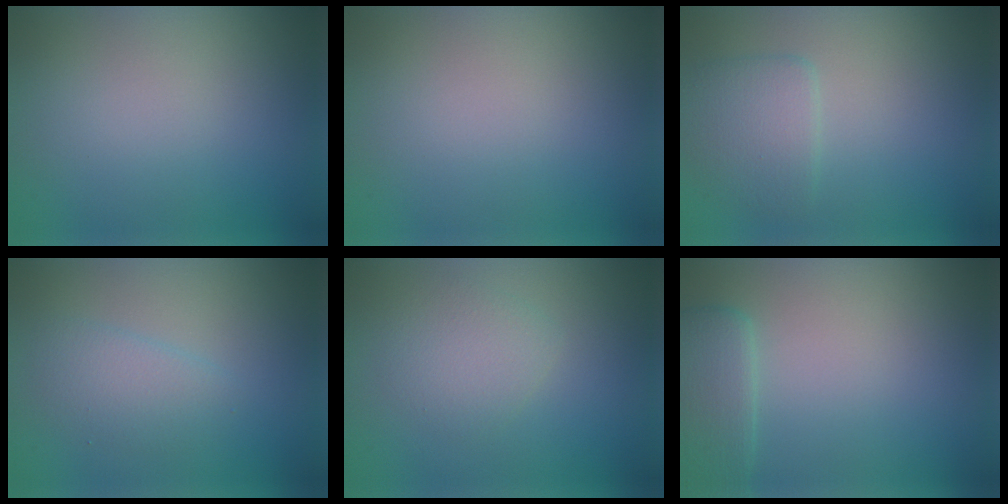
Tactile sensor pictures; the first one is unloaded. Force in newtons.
{"total": 0.0}
{"total": 2.8, "press": 2.8, "slide": 0.3}
{"total": 2.1, "press": 2.1, "slide": 0.1}
{"total": 2.3, "press": 2.3, "slide": 0.1}
{"total": 2.9, "press": 2.8, "slide": 0.2}